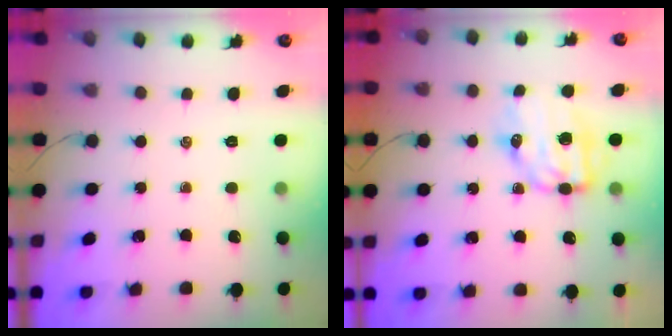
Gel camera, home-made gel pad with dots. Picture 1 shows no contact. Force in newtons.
{"total": 8.7, "press": 8.5, "slide": 1.8}